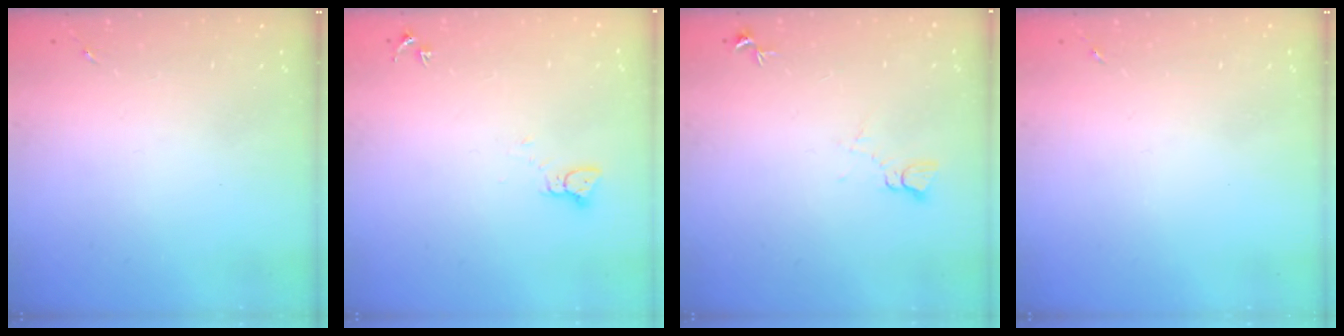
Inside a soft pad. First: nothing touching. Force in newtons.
{"total": 2.2, "press": 2.2, "slide": 0.2}
{"total": 4.3, "press": 4.3, "slide": 0.4}
{"total": 0.0}